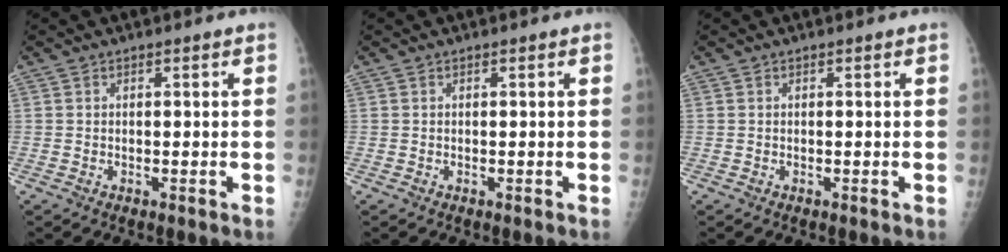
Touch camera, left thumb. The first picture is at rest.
{"total": 0.0}
{"total": 0.0}